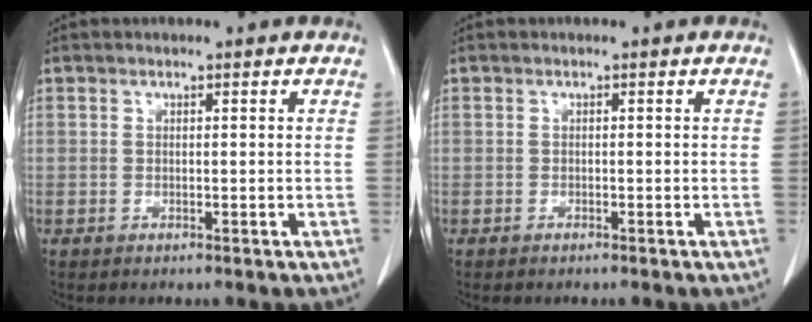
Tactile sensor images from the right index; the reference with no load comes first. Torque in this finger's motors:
{"motor_torque": [-0.03, 0.02, 0.01, 0.02]}